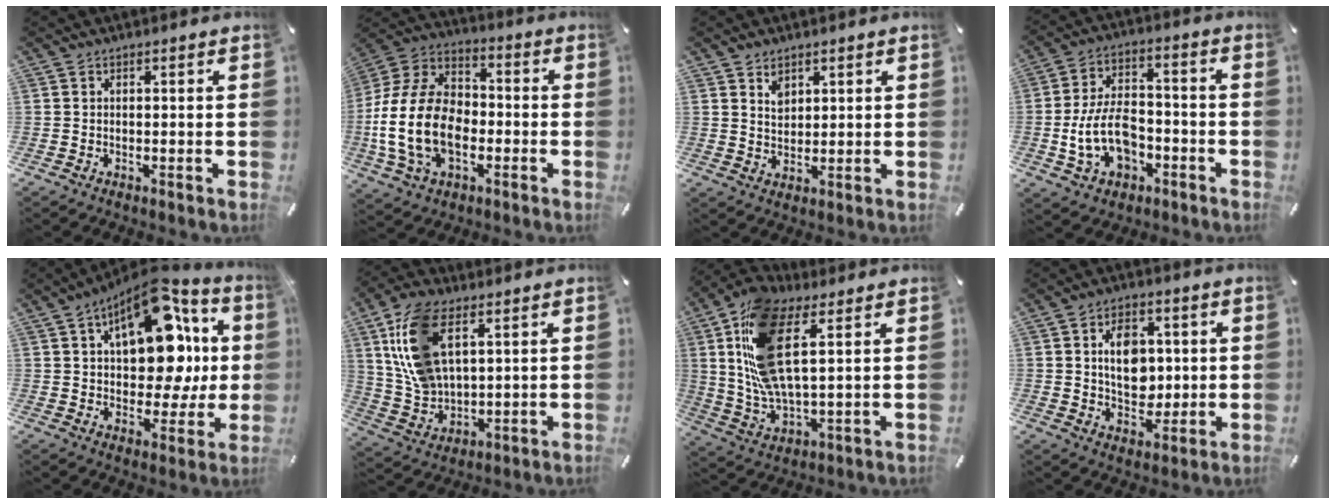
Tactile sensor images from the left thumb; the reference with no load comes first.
{"total": 18.1, "force": [-4.2, 12.7, 12.2], "torque": [-0.275, 0.028, -0.075]}
{"total": 3.7, "force": [2.1, 2.9, 0.8], "torque": [-0.007, -0.005, 0.038]}
{"total": 14.1, "force": [-3.6, 9.5, 9.8], "torque": [-0.185, 0.015, -0.063]}
{"total": 20.0, "force": [6.1, 11.8, 14.9], "torque": [-0.215, -0.031, 0.102]}
{"total": 15.2, "force": [6.1, 9.4, 10.3], "torque": [-0.248, -0.003, 0.112]}
{"total": 17.7, "force": [6.6, 7.8, 14.5], "torque": [-0.328, -0.013, 0.115]}
{"total": 9.8, "force": [1.5, 7.5, 6.2], "torque": [-0.084, 0.004, 0.024]}